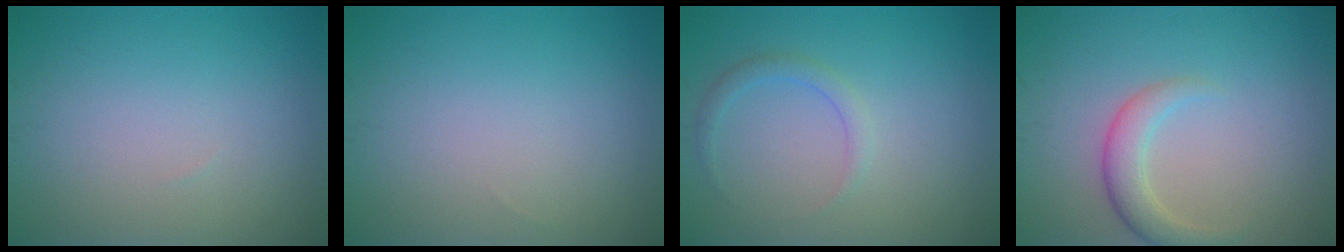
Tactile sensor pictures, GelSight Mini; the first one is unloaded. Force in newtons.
{"total": 0.0}
{"total": 1.4, "press": 1.4, "slide": 0.2}
{"total": 2.8, "press": 2.8, "slide": 0.1}